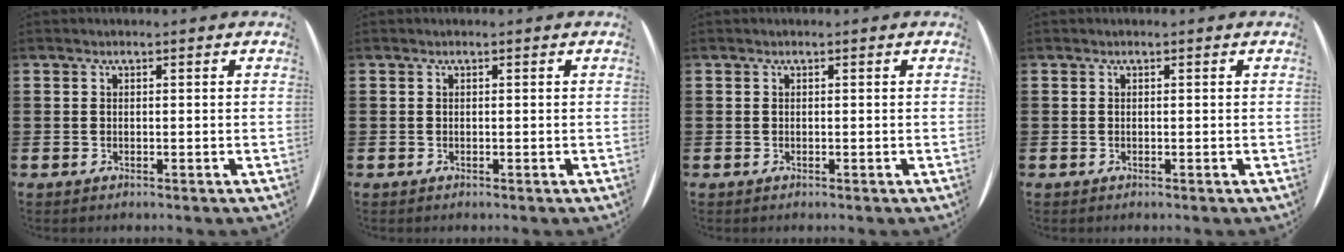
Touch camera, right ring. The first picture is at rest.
{"total": 0.0}
{"total": 0.0}
{"total": 0.0}